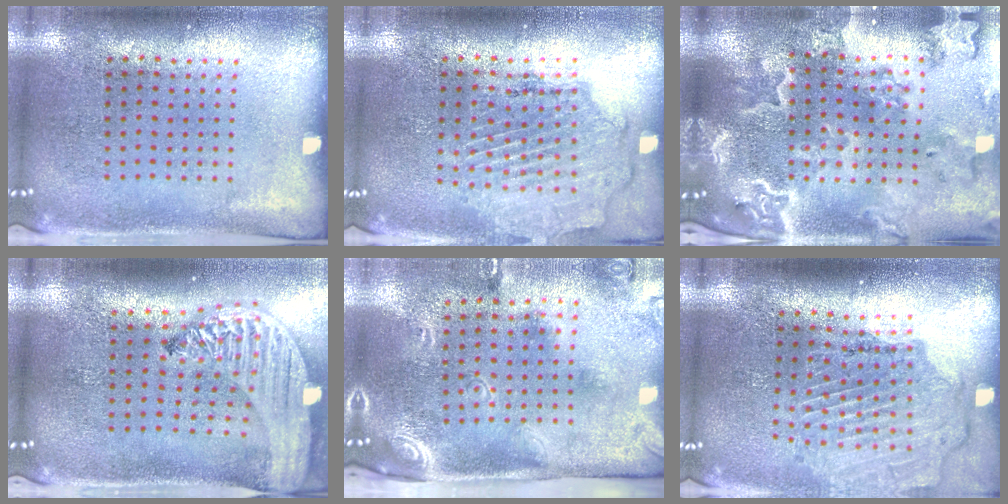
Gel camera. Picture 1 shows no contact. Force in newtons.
{"total": 1.6, "press": 1.6, "slide": 0.4}
{"total": 4.0, "press": 3.4, "slide": 2.2}
{"total": 3.1, "press": 2.4, "slide": 1.9}
{"total": 2.6, "press": 1.7, "slide": 2.0}
{"total": 1.6, "press": 1.6, "slide": 0.0}